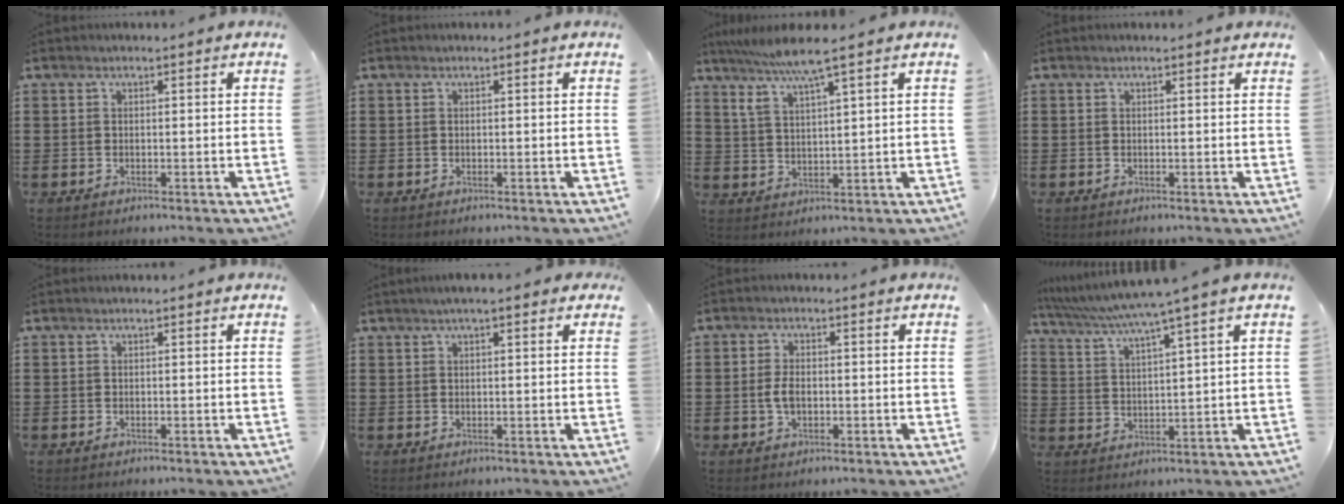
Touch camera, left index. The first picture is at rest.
{"total": 0.0}
{"total": 6.7, "force": [5.0, -0.2, 4.4], "torque": [-0.099, -0.016, 0.085]}
{"total": 0.0}
{"total": 0.0}
{"total": 2.3, "force": [1.5, 0.3, 1.7], "torque": [-0.037, 0.006, 0.026]}
{"total": 3.2, "force": [-0.3, 1.7, 2.8], "torque": [-0.067, -0.001, -0.010]}
{"total": 5.2, "force": [4.0, -1.2, 3.1], "torque": [-0.076, -0.028, 0.062]}